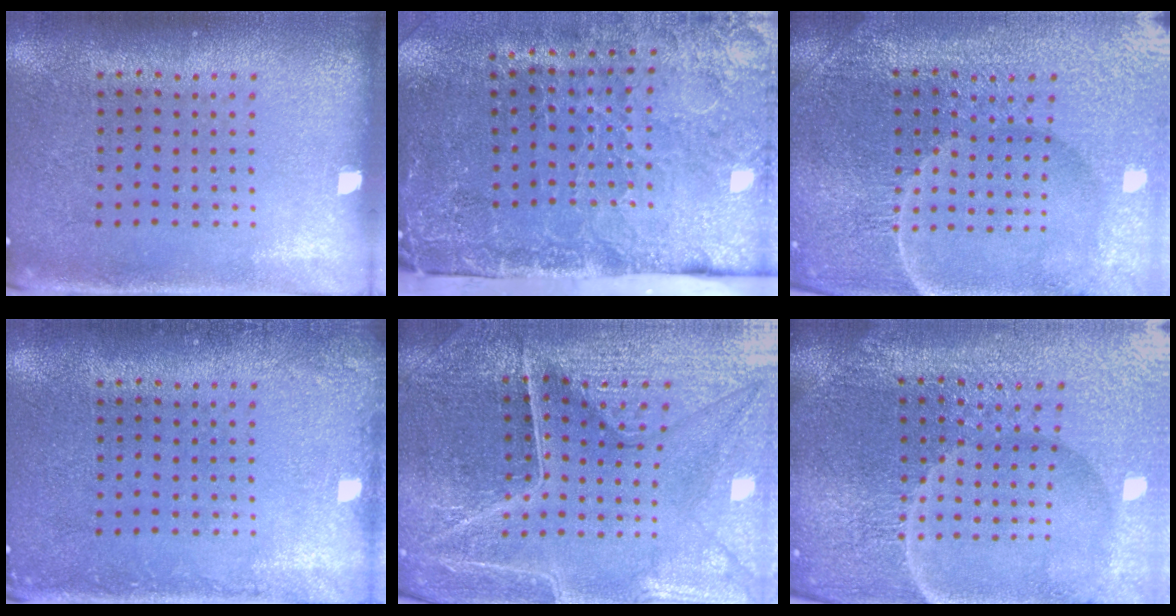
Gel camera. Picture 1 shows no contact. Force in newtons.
{"total": 4.9, "press": 3.7, "slide": 3.3}
{"total": 5.6, "press": 5.2, "slide": 2.1}
{"total": 1.2, "press": 1.2, "slide": 0.2}
{"total": 4.5, "press": 4.3, "slide": 1.1}
{"total": 6.5, "press": 5.8, "slide": 2.9}